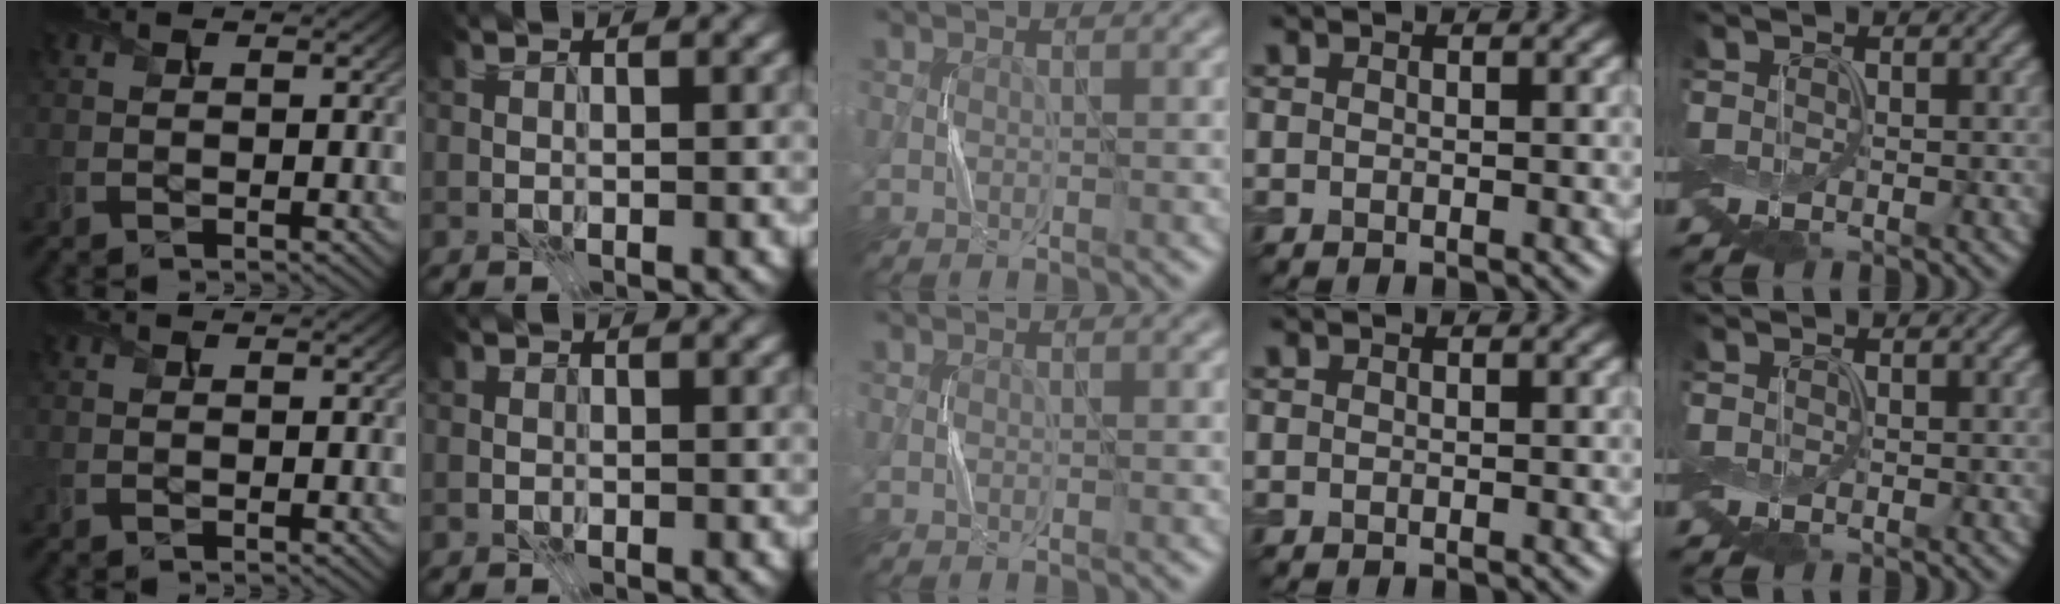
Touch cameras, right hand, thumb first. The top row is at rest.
{"index": {"total": 0.6, "force": [-0.2, 0.6, 0.1], "torque": [0.002, 0.000, -0.006]}}